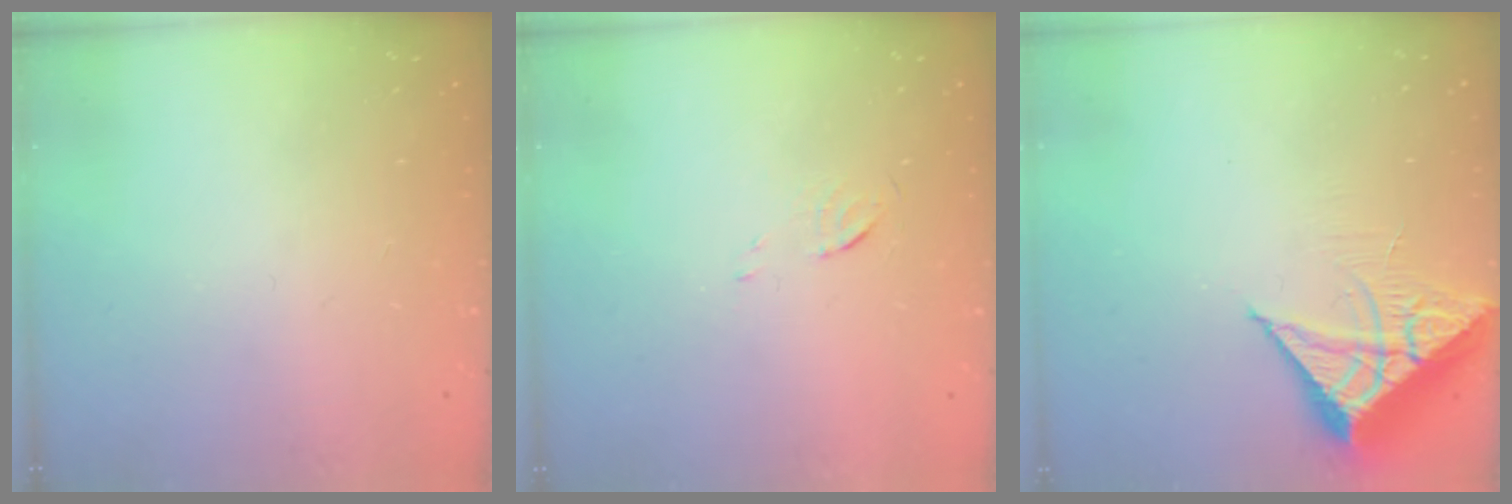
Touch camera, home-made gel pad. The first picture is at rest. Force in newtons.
{"total": 3.3, "press": 3.3, "slide": 0.4}
{"total": 7.7, "press": 7.7, "slide": 0.5}